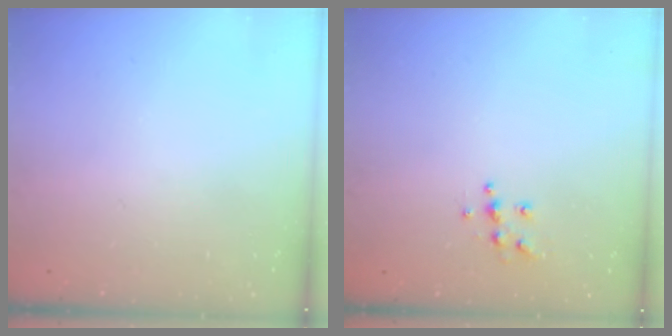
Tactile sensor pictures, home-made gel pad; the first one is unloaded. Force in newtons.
{"total": 6.4, "press": 6.4, "slide": 0.6}